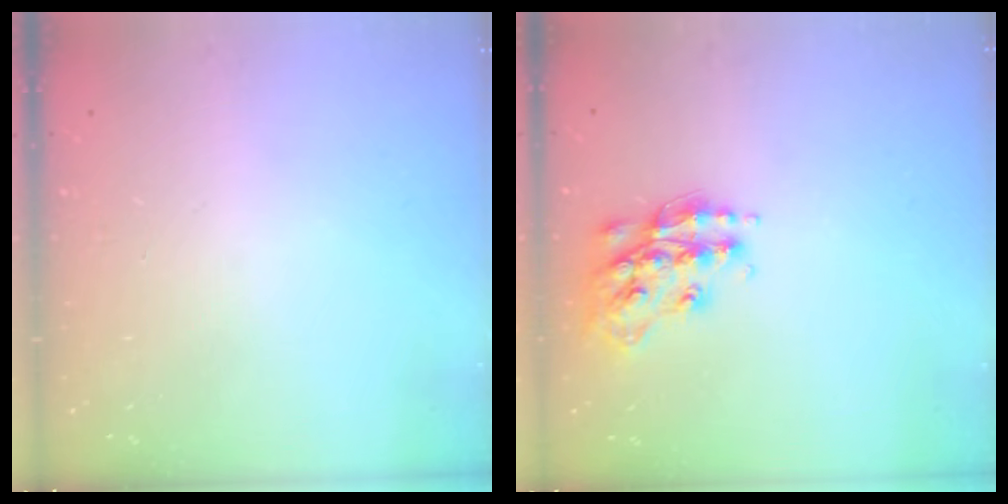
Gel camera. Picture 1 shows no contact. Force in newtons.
{"total": 15.9, "press": 15.9, "slide": 0.9}